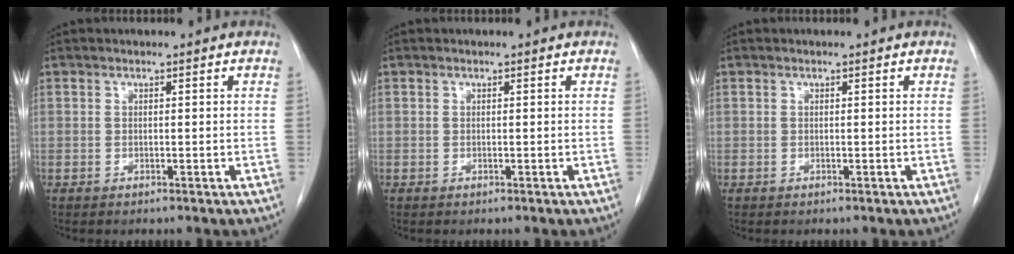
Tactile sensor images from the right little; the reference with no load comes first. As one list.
[{"total": 0.0}, {"total": 0.0}]